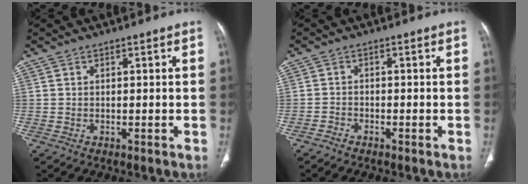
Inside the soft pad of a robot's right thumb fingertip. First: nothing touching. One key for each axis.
{"total": 1.3, "fx": -1.2, "fy": 0.5, "fz": 0.1, "tx": -0.009, "ty": 0.006, "tz": -0.025}